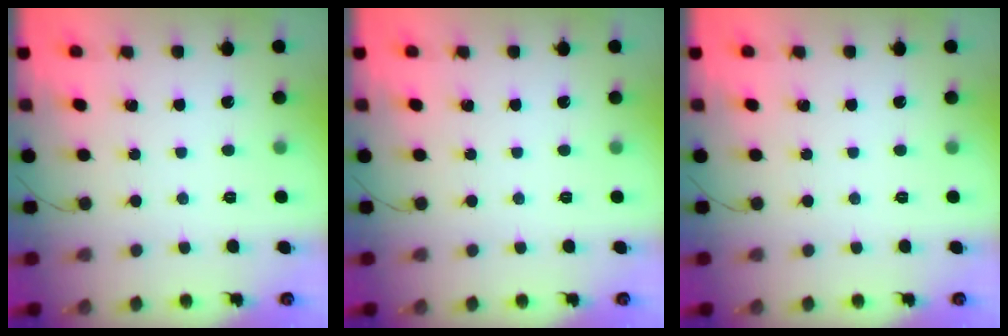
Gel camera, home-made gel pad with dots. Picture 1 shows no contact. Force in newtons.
{"total": 0.0}
{"total": 0.0}